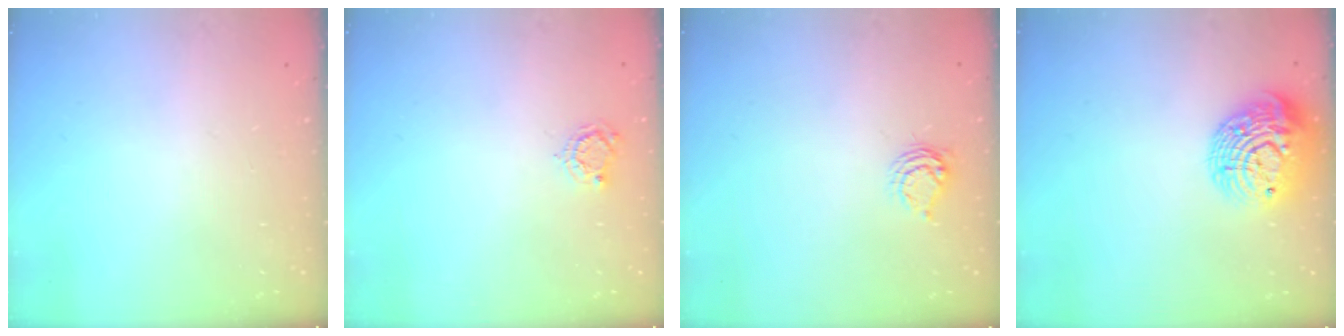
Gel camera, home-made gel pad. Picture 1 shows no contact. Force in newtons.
{"total": 4.6, "press": 4.5, "slide": 0.5}
{"total": 5.6, "press": 5.6, "slide": 0.5}
{"total": 15.1, "press": 15.1, "slide": 1.0}